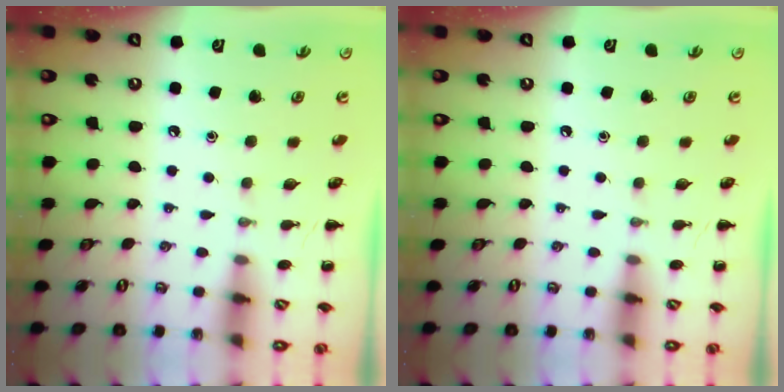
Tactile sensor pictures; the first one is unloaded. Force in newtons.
{"total": 0.0}